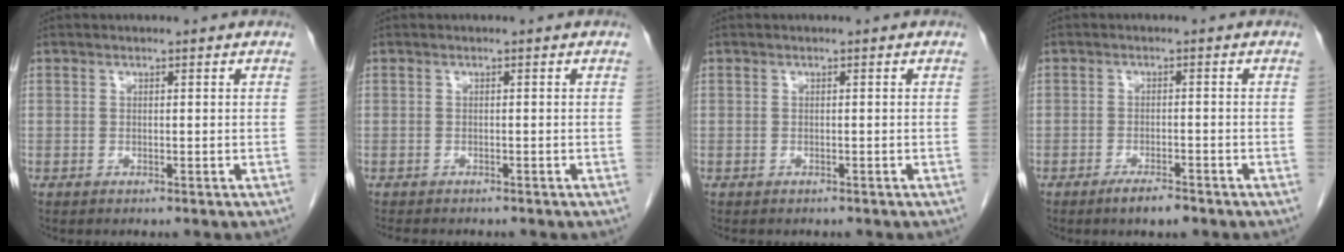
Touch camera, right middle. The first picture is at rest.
{"total": 4.0, "force": [-3.4, 1.3, 1.7], "torque": [-0.027, -0.008, -0.044]}
{"total": 1.3, "force": [-1.1, 0.6, 0.4], "torque": [-0.010, -0.001, -0.014]}
{"total": 3.1, "force": [-2.3, 0.6, 2.0], "torque": [-0.037, -0.003, -0.037]}